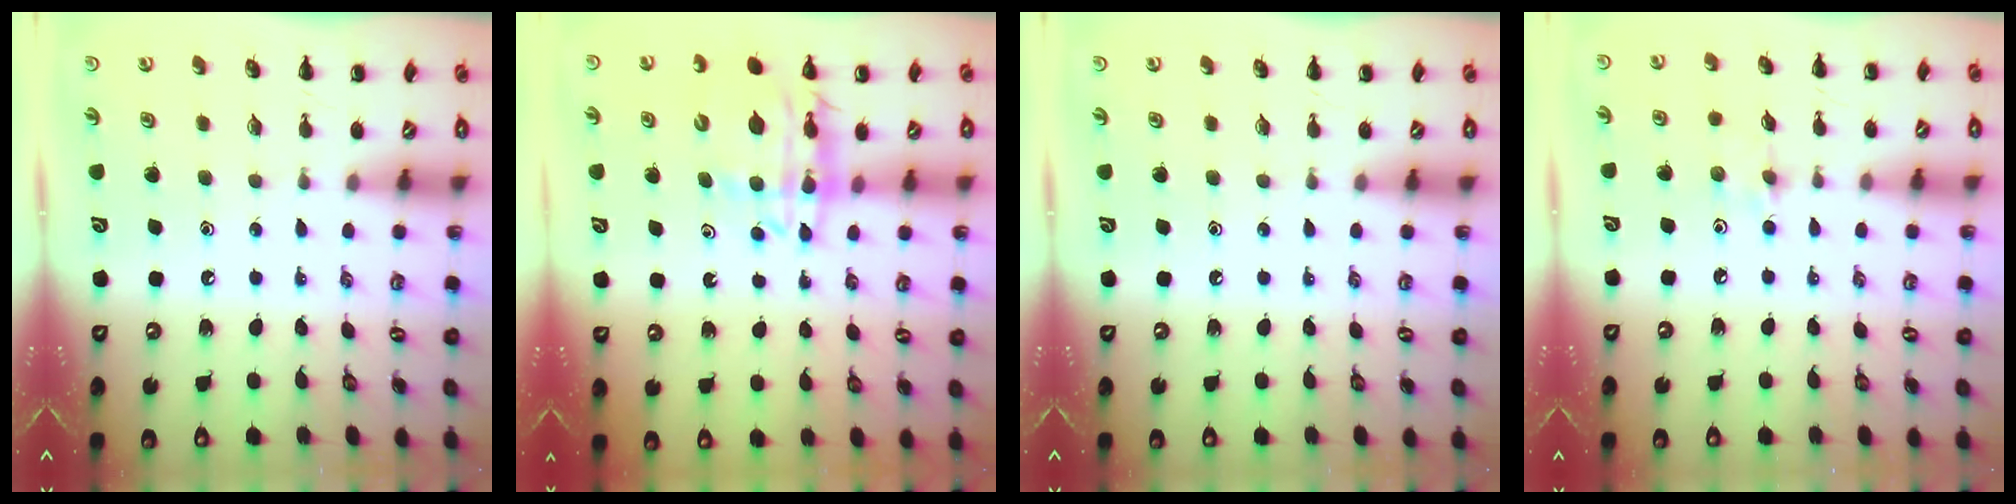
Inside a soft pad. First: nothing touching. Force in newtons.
{"total": 13.2, "press": 12.7, "slide": 3.4}
{"total": 0.0}
{"total": 5.9, "press": 5.7, "slide": 1.7}